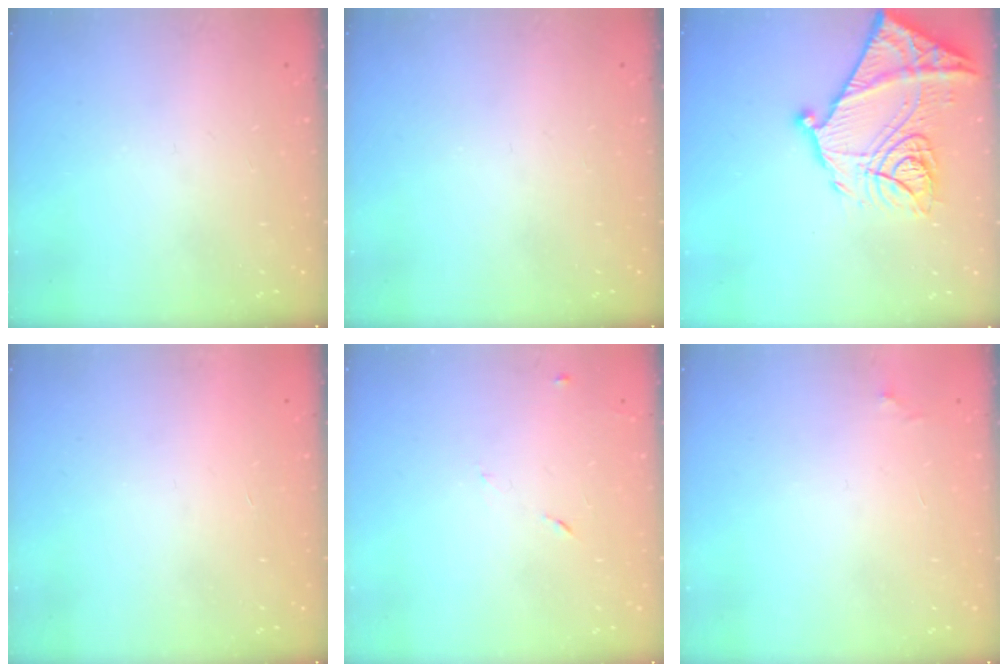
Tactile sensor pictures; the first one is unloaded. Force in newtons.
{"total": 0.0}
{"total": 25.4, "press": 25.3, "slide": 2.5}
{"total": 1.7, "press": 1.7, "slide": 0.1}
{"total": 6.7, "press": 6.7, "slide": 0.8}
{"total": 3.3, "press": 3.2, "slide": 0.5}